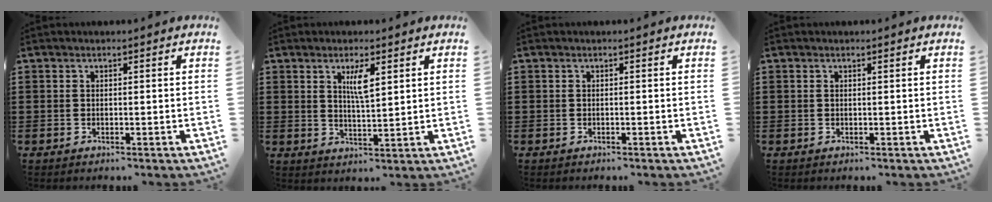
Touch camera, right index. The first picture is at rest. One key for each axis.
{"total": 4.0, "fx": 1.7, "fy": 1.0, "fz": 3.5, "tx": -0.066, "ty": 0.003, "tz": 0.026}
{"total": 0.0}
{"total": 0.0}